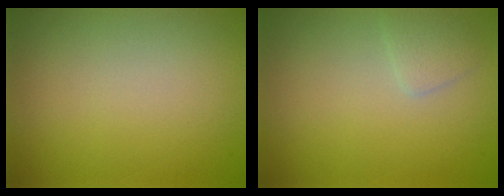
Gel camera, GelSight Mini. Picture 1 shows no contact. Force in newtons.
{"total": 1.3, "press": 1.3, "slide": 0.1}